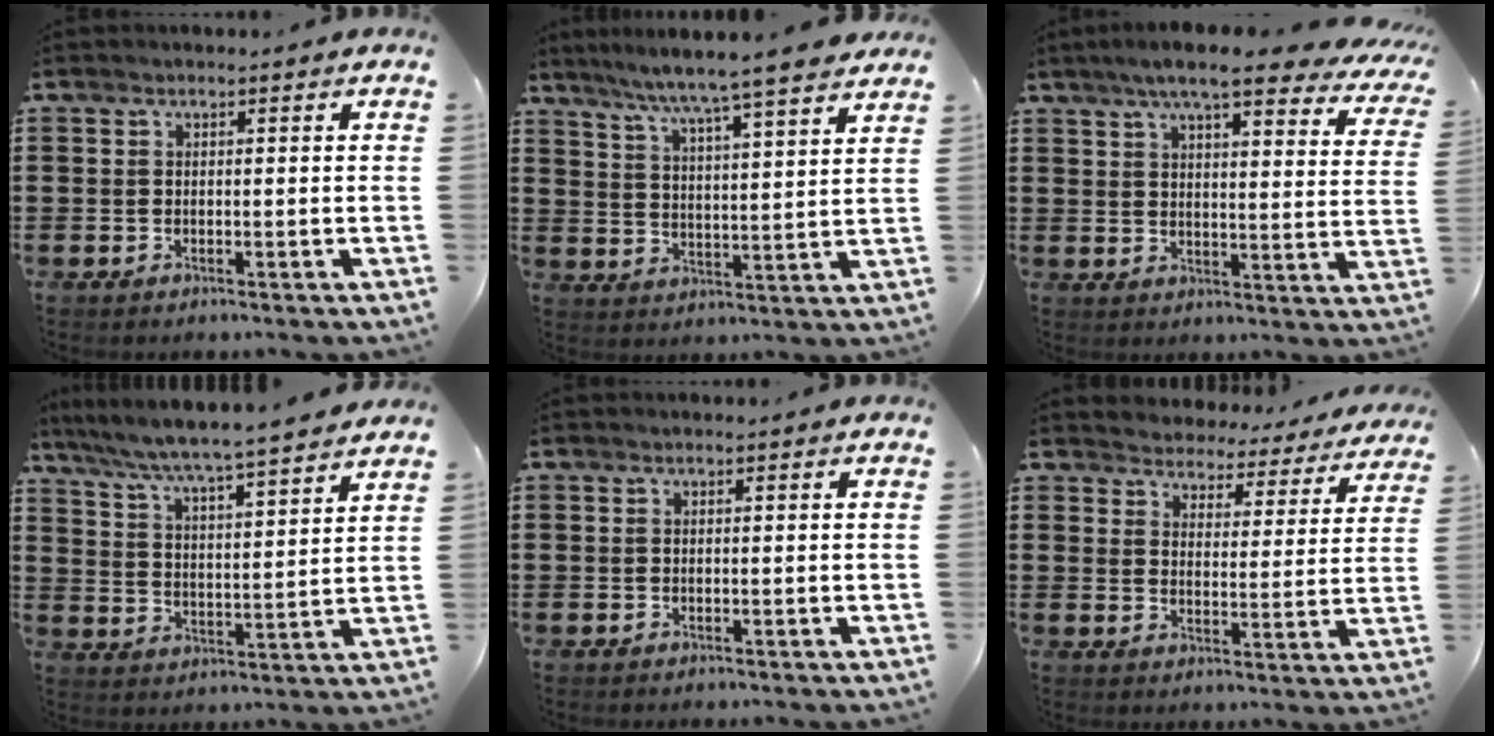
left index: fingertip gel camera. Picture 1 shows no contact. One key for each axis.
{"total": 6.2, "fx": 5.5, "fy": -1.1, "fz": 2.5, "tx": -0.073, "ty": -0.040, "tz": 0.088}
{"total": 8.6, "fx": 6.9, "fy": 0.5, "fz": 5.1, "tx": -0.104, "ty": -0.024, "tz": 0.116}
{"total": 5.4, "fx": 5.1, "fy": -0.7, "fz": 1.8, "tx": -0.059, "ty": -0.039, "tz": 0.079}
{"total": 0.0}
{"total": 4.4, "fx": 4.3, "fy": 0.4, "fz": -0.5, "tx": -0.019, "ty": -0.036, "tz": 0.073}